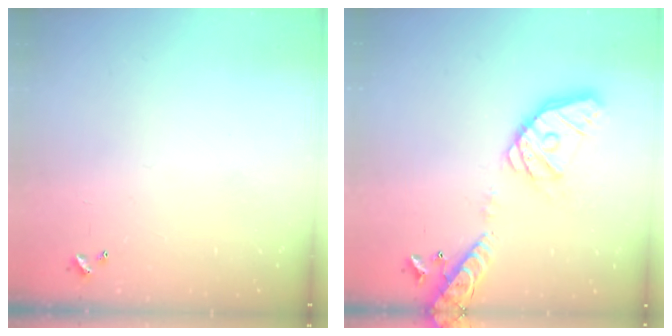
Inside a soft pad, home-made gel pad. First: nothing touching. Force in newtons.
{"total": 19.5, "press": 19.2, "slide": 3.3}